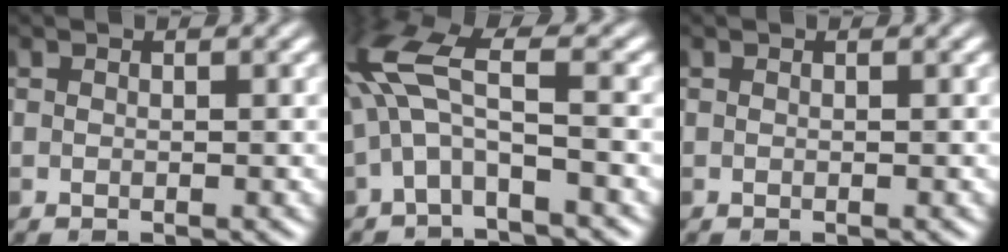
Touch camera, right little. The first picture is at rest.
{"total": 5.0, "force": [-1.2, 1.1, 4.8], "torque": [-0.115, 0.024, -0.031]}
{"total": 0.0}